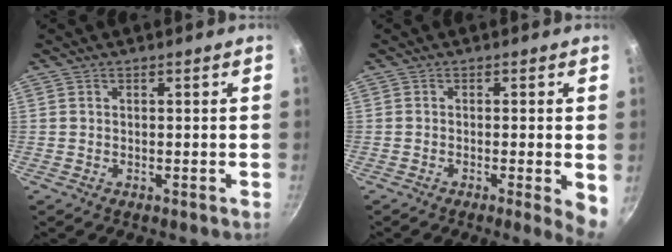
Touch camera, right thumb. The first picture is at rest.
{"total": 5.1, "force": [-0.8, 0.9, 4.9], "torque": [-0.058, -0.007, -0.012]}